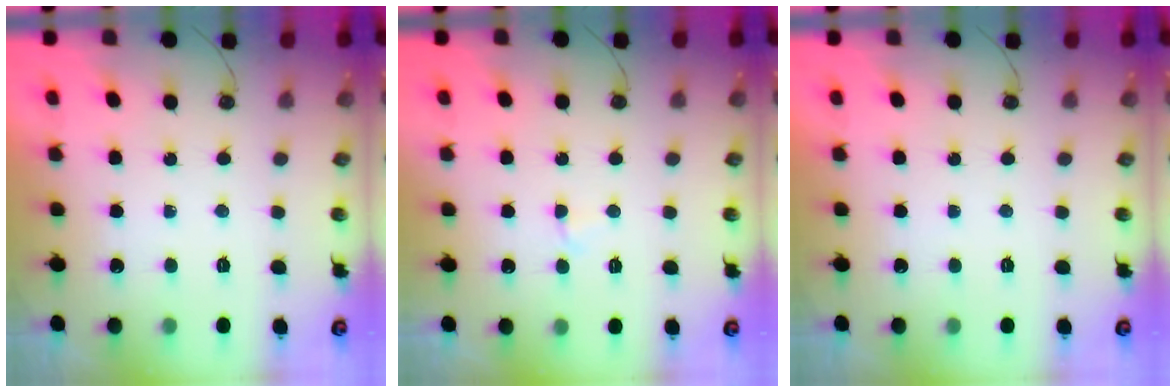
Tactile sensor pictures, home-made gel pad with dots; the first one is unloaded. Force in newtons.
{"total": 2.6, "press": 2.6, "slide": 0.2}
{"total": 0.0}